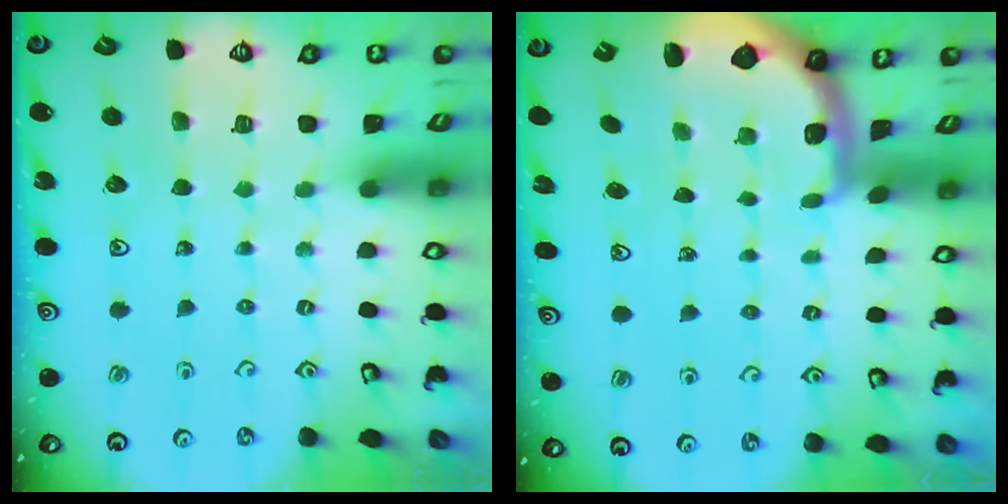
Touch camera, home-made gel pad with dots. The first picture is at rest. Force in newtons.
{"total": 1.2, "press": 1.2, "slide": 0.3}